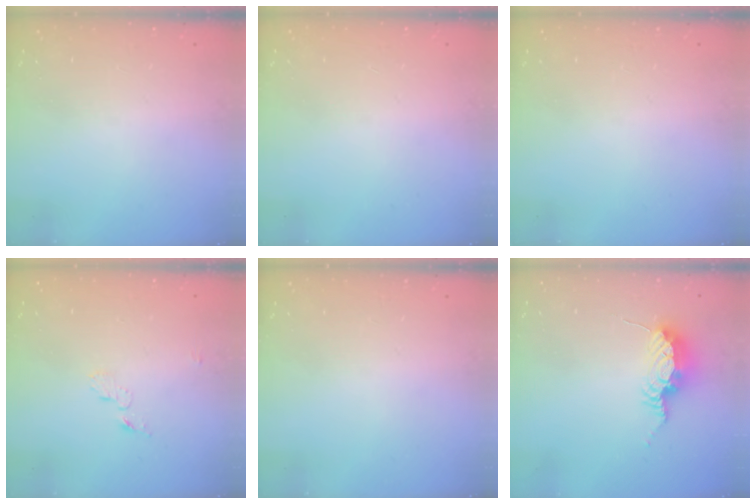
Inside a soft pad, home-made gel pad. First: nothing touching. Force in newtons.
{"total": 11.3, "press": 2.0, "slide": 11.1}
{"total": 0.0}
{"total": 3.9, "press": 3.9, "slide": 0.2}
{"total": 0.0}
{"total": 8.7, "press": 8.7, "slide": 0.9}